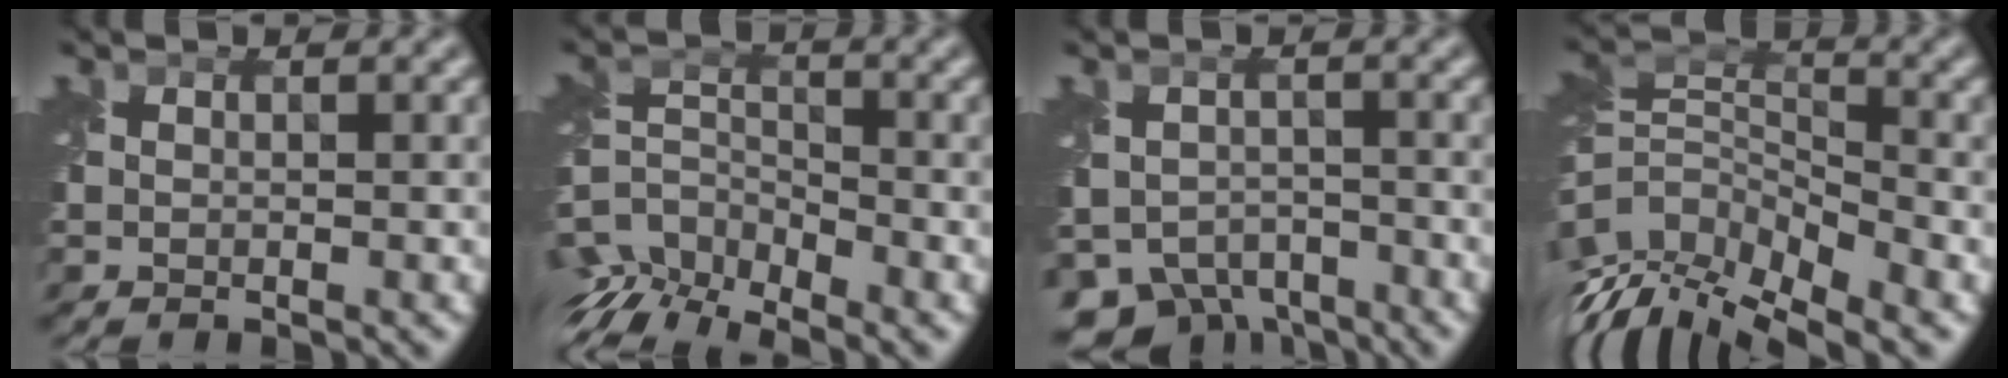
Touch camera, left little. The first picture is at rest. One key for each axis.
{"total": 8.4, "fx": -6.6, "fy": 3.3, "fz": 4.0, "tx": -0.077, "ty": -0.013, "tz": -0.117}
{"total": 6.2, "fx": -4.3, "fy": 3.8, "fz": 2.3, "tx": -0.041, "ty": -0.022, "tz": -0.074}
{"total": 12.4, "fx": -7.7, "fy": 5.8, "fz": 7.7, "tx": -0.152, "ty": -0.001, "tz": -0.116}